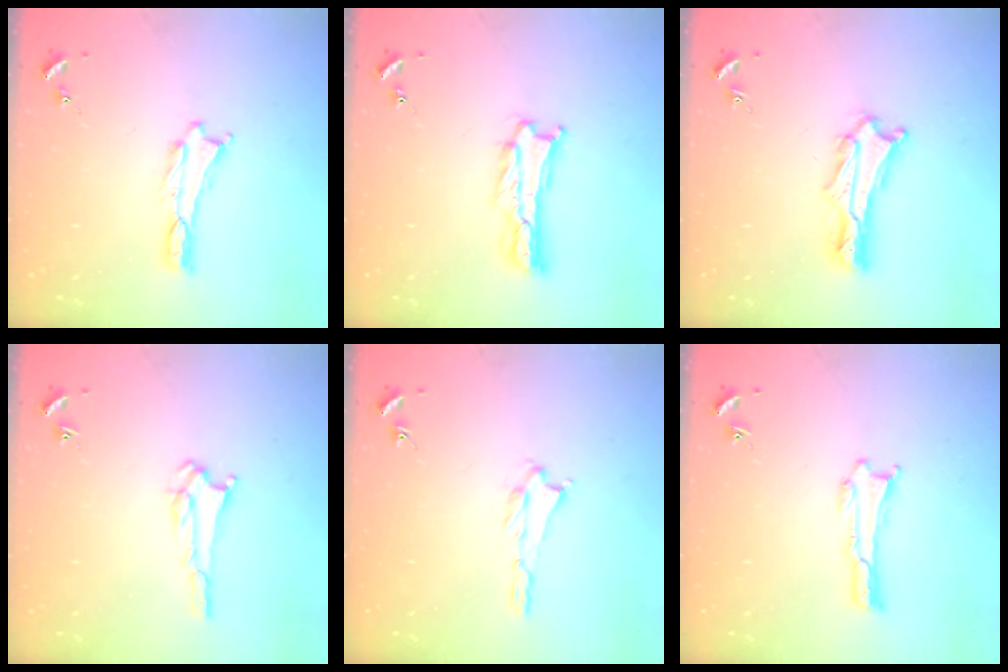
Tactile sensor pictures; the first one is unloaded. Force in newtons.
{"total": 1.8, "press": 1.8, "slide": 0.2}
{"total": 2.7, "press": 2.7, "slide": 0.4}
{"total": 2.1, "press": 2.1, "slide": 0.2}
{"total": 0.0}
{"total": 0.0}